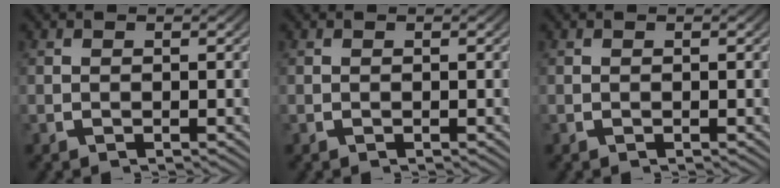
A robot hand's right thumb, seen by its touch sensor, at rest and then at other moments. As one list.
[{"total": 0.0}, {"total": 0.0}]